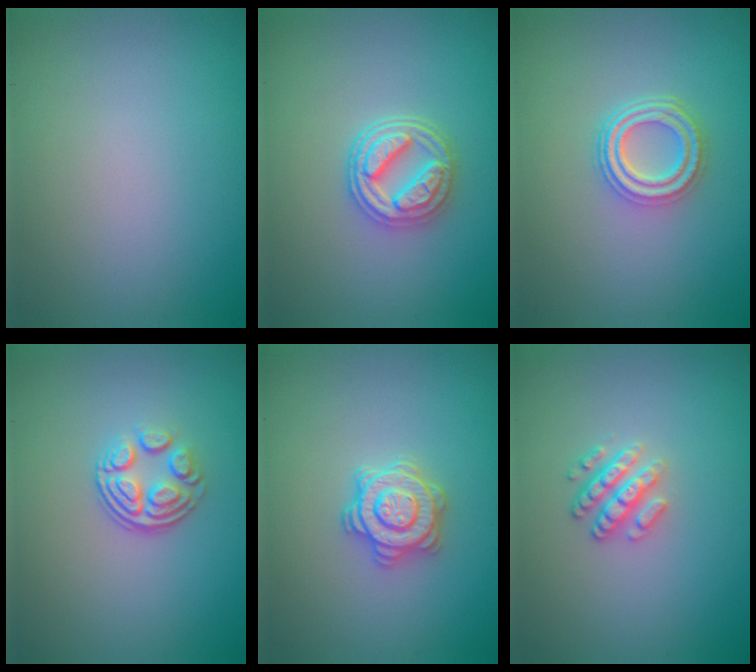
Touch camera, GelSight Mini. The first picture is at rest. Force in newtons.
{"total": 3.9, "press": 3.4, "slide": 2.0}
{"total": 3.7, "press": 2.9, "slide": 2.3}
{"total": 3.5, "press": 2.5, "slide": 2.5}
{"total": 3.3, "press": 3.2, "slide": 0.9}
{"total": 2.5, "press": 2.4, "slide": 0.7}